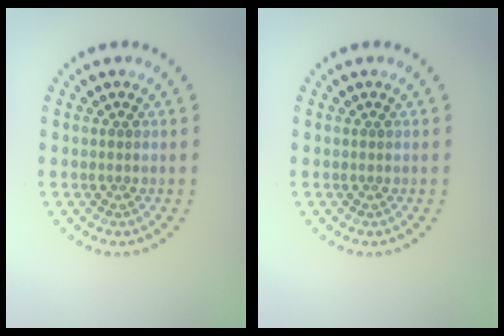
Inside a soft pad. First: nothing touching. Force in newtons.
{"total": 0.0}